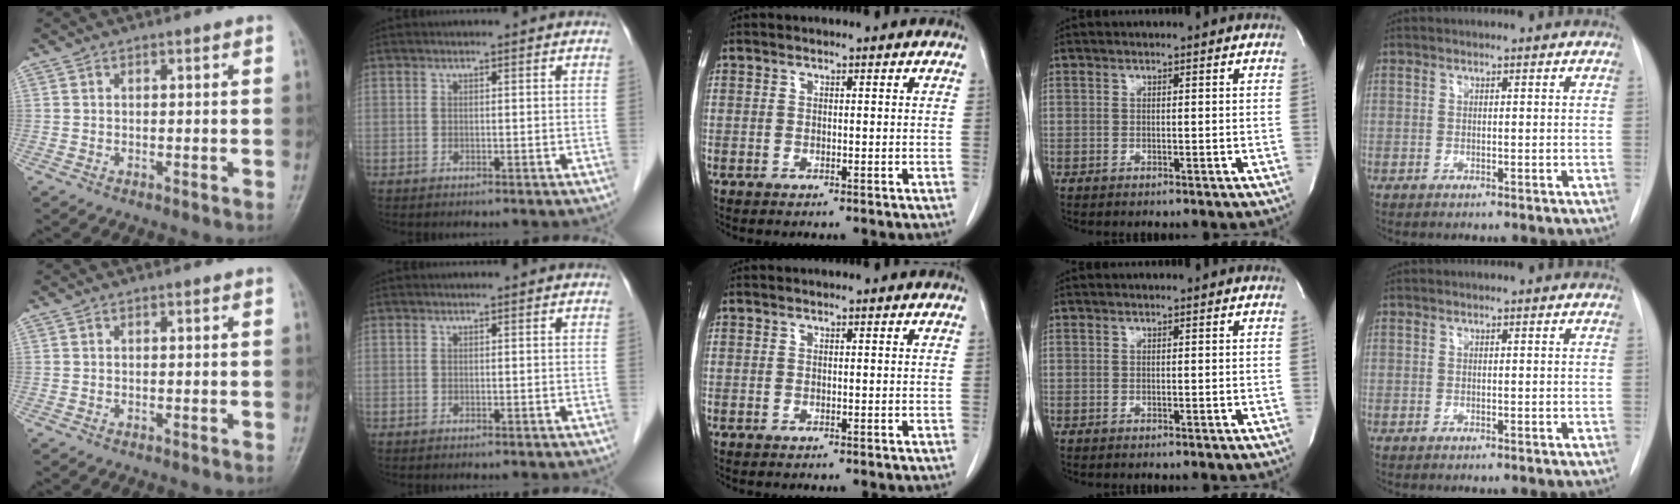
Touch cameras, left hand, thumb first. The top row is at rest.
{}